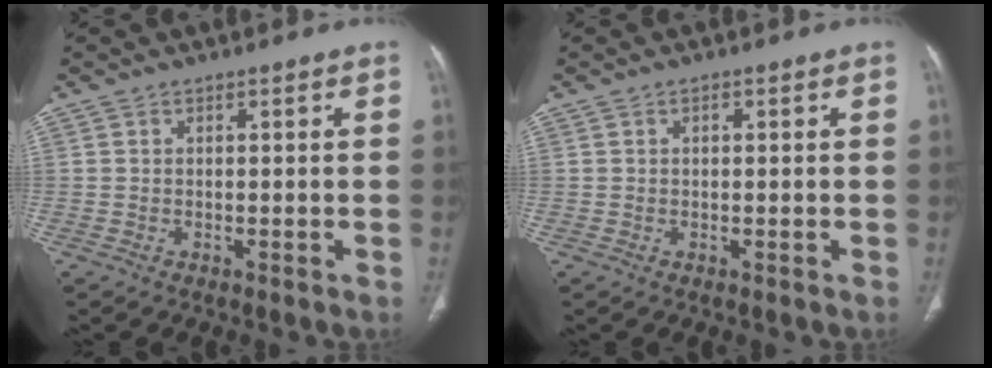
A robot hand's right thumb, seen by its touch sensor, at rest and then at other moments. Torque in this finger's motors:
{"motor_torque": [-0.11, -0.30, -0.25, 0.01, -0.01]}